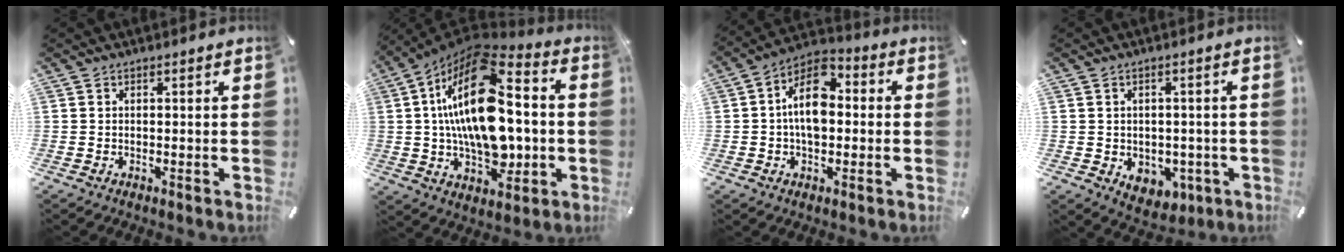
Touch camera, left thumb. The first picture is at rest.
{"total": 25.8, "force": [2.6, 14.4, 21.2], "torque": [-0.401, -0.012, 0.040]}
{"total": 11.8, "force": [0.4, 7.6, 9.1], "torque": [-0.157, 0.007, 0.007]}
{"total": 5.3, "force": [-1.1, 4.5, 2.5], "torque": [-0.018, 0.005, -0.017]}